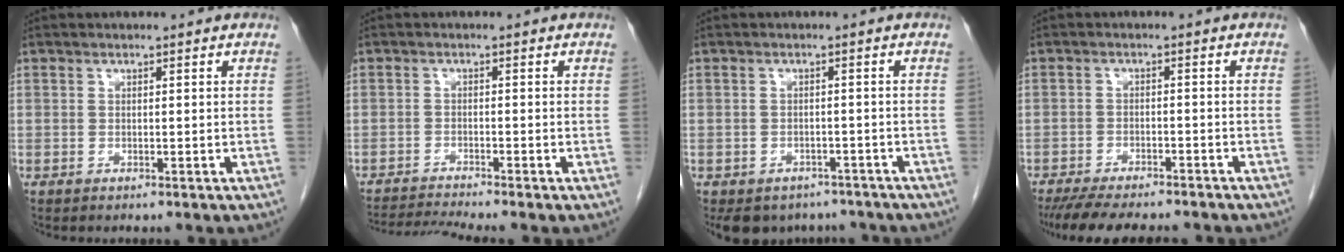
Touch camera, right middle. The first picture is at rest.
{"total": 5.0, "force": [-4.5, -2.0, 0.9], "torque": [-0.019, -0.013, -0.081]}
{"total": 8.9, "force": [-7.2, 5.0, 1.5], "torque": [-0.014, 0.007, -0.084]}
{"total": 12.2, "force": [-10.7, 2.3, 5.4], "torque": [-0.080, -0.013, -0.151]}